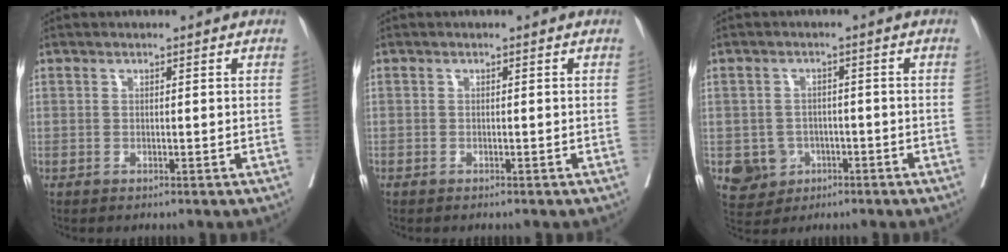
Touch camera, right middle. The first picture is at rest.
{"total": 0.5, "force": [-0.3, 0.4, -0.1], "torque": [-0.003, 0.005, -0.006]}
{"total": 5.1, "force": [-1.9, 4.7, 0.9], "torque": [-0.007, 0.008, -0.023]}